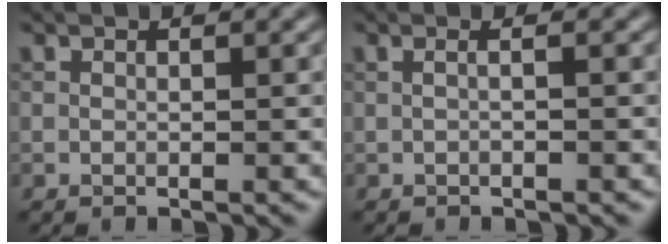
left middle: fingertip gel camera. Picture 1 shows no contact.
{"total": 0.9, "force": [-0.1, 0.1, 0.9], "torque": [-0.018, 0.001, -0.010]}